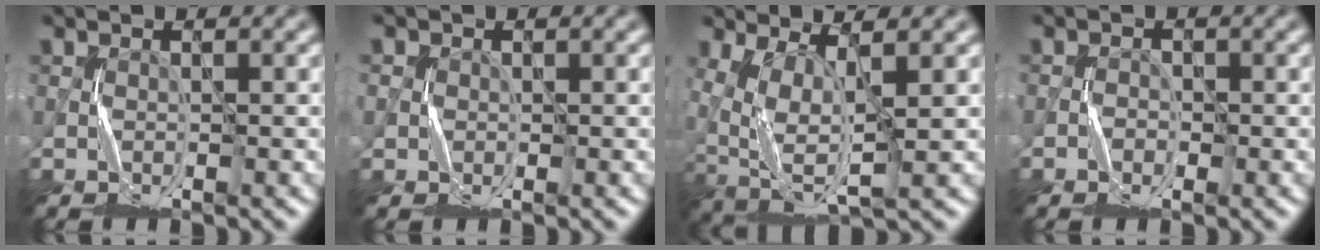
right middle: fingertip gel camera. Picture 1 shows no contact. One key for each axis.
{"total": 1.0, "fx": 0.1, "fy": 1.0, "fz": -0.2, "tx": 0.005, "ty": -0.004, "tz": 0.000}
{"total": 6.0, "fx": 1.0, "fy": 2.2, "fz": 5.5, "tx": -0.124, "ty": -0.002, "tz": 0.021}
{"total": 1.2, "fx": -0.8, "fy": 0.8, "fz": 0.4, "tx": 0.002, "ty": 0.002, "tz": -0.017}